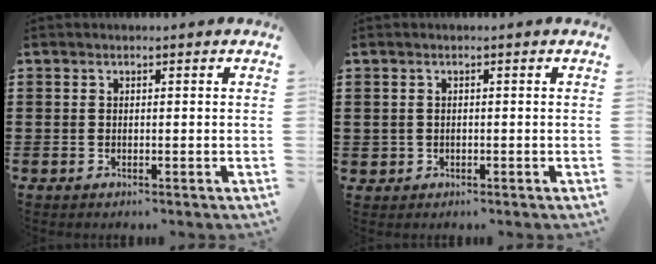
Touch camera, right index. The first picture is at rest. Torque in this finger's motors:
{"motor_torque": [0.63, 0.61, 0.15, 0.00]}